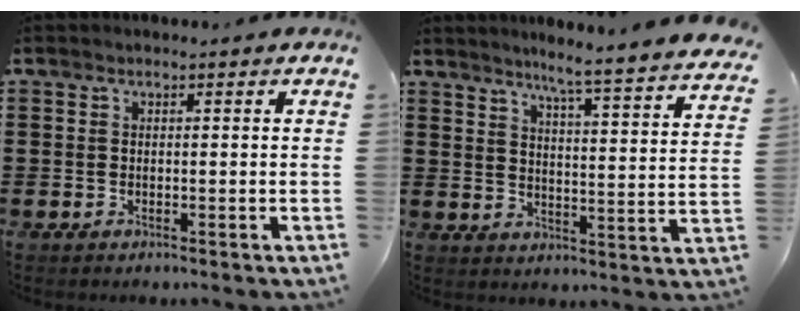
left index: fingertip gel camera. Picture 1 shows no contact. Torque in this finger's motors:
{"motor_torque": [1.26, -0.88, 0.25, 0.04]}